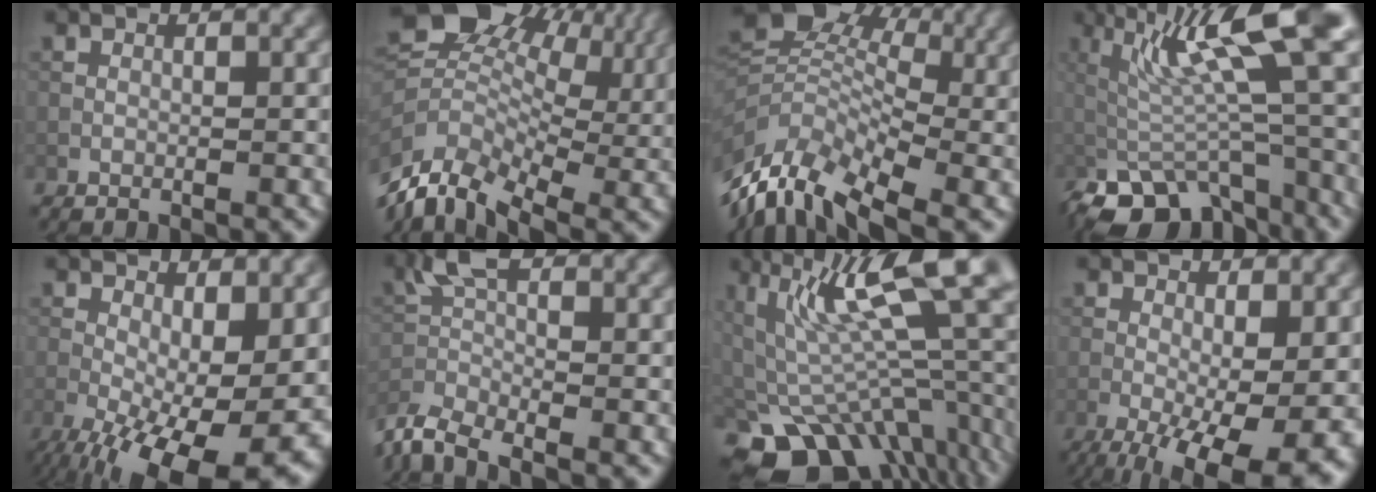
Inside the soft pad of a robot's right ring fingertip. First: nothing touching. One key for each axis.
{"total": 11.4, "fx": 0.1, "fy": 7.8, "fz": 8.2, "tx": -0.170, "ty": 0.012, "tz": 0.004}
{"total": 10.9, "fx": -3.3, "fy": 7.1, "fz": 7.6, "tx": -0.160, "ty": 0.018, "tz": -0.075}
{"total": 10.9, "fx": -3.5, "fy": 3.0, "fz": 9.9, "tx": -0.161, "ty": 0.010, "tz": -0.054}
{"total": 15.4, "fx": -4.6, "fy": 6.5, "fz": 13.2, "tx": -0.217, "ty": -0.030, "tz": -0.053}
{"total": 5.7, "fx": -4.0, "fy": 1.6, "fz": 3.8, "tx": -0.080, "ty": -0.007, "tz": -0.091}
{"total": 13.3, "fx": 0.2, "fy": 6.4, "fz": 11.7, "tx": -0.195, "ty": -0.002, "tz": 0.032}
{"total": 12.7, "fx": -4.3, "fy": 4.8, "fz": 10.9, "tx": -0.184, "ty": -0.023, "tz": -0.054}